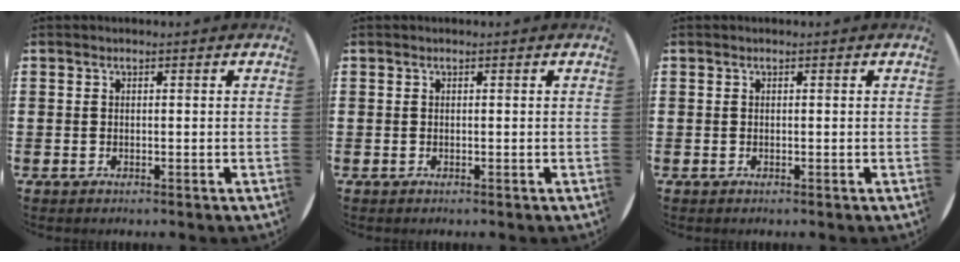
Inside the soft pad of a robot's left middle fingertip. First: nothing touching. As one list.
[{"total": 0.0}, {"total": 0.0}]